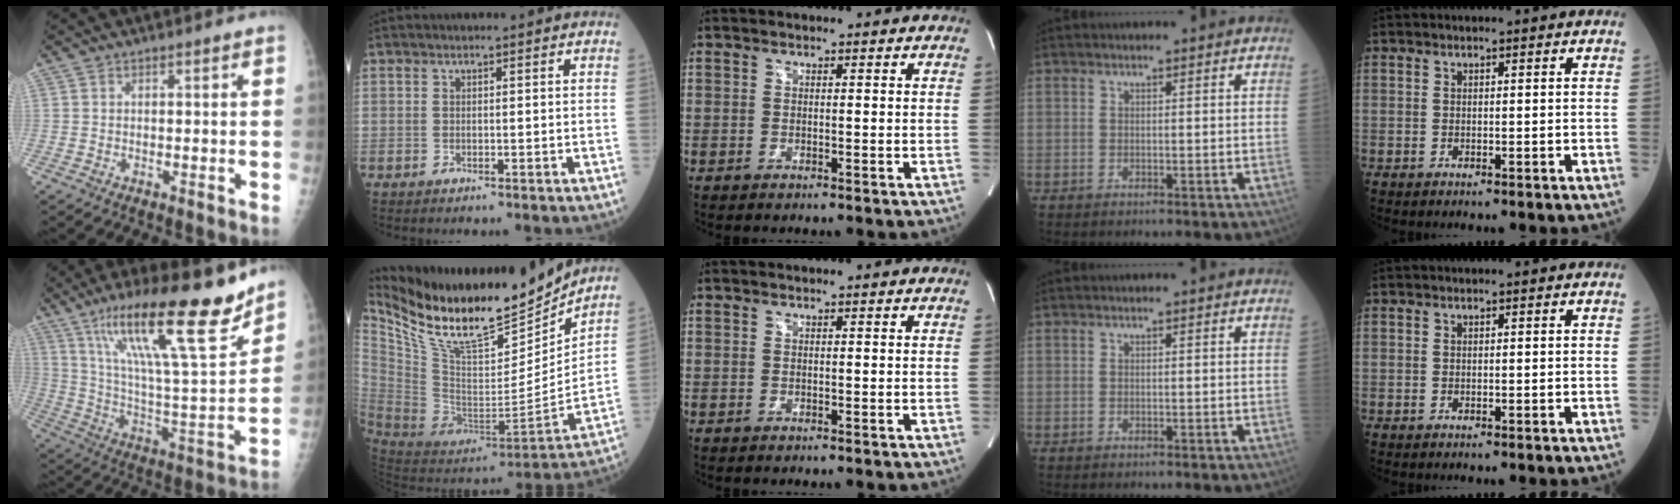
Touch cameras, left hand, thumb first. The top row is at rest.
{"thumb": {"total": 26.2, "force": [17.3, 4.7, 19.1], "torque": [-0.299, -0.064, 0.293]}, "index": {"total": 23.7, "force": [20.2, 5.2, 11.2], "torque": [-0.211, -0.025, 0.348]}}